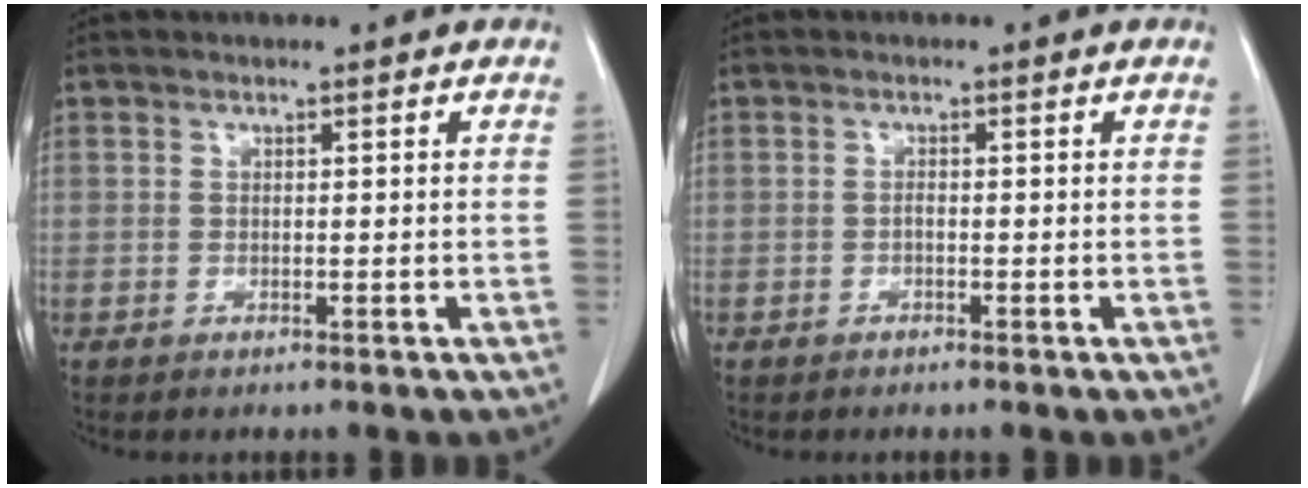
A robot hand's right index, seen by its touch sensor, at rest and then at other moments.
{"total": 0.6, "force": [-0.4, 0.2, 0.4], "torque": [-0.009, 0.002, -0.008]}